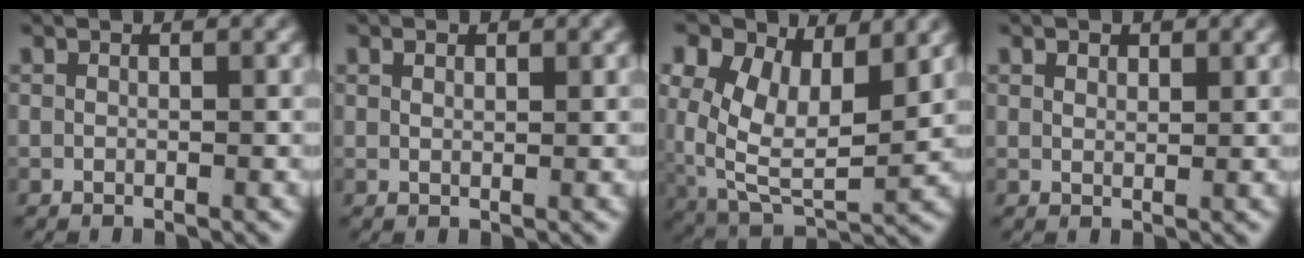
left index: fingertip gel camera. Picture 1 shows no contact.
{"total": 0.8, "force": [0.6, -0.3, 0.4], "torque": [-0.006, -0.005, 0.017]}
{"total": 10.8, "force": [0.9, 7.8, 7.4], "torque": [-0.163, -0.048, 0.032]}
{"total": 0.9, "force": [0.8, 0.0, 0.5], "torque": [-0.007, -0.009, 0.024]}